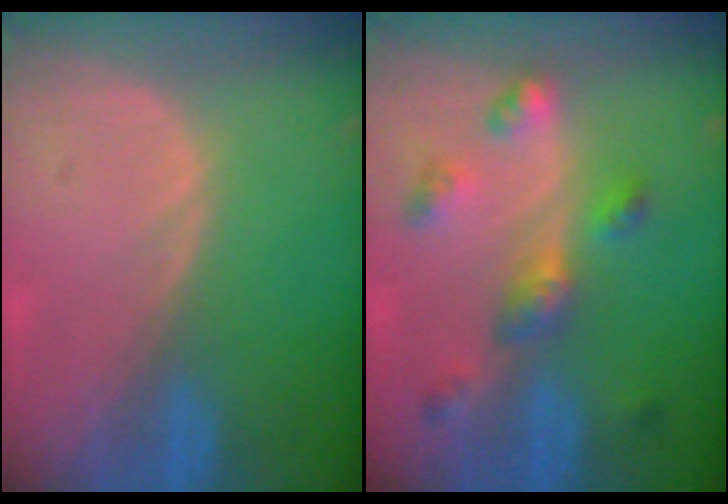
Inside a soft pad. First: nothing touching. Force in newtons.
{"total": 6.5, "press": 5.8, "slide": 2.8}